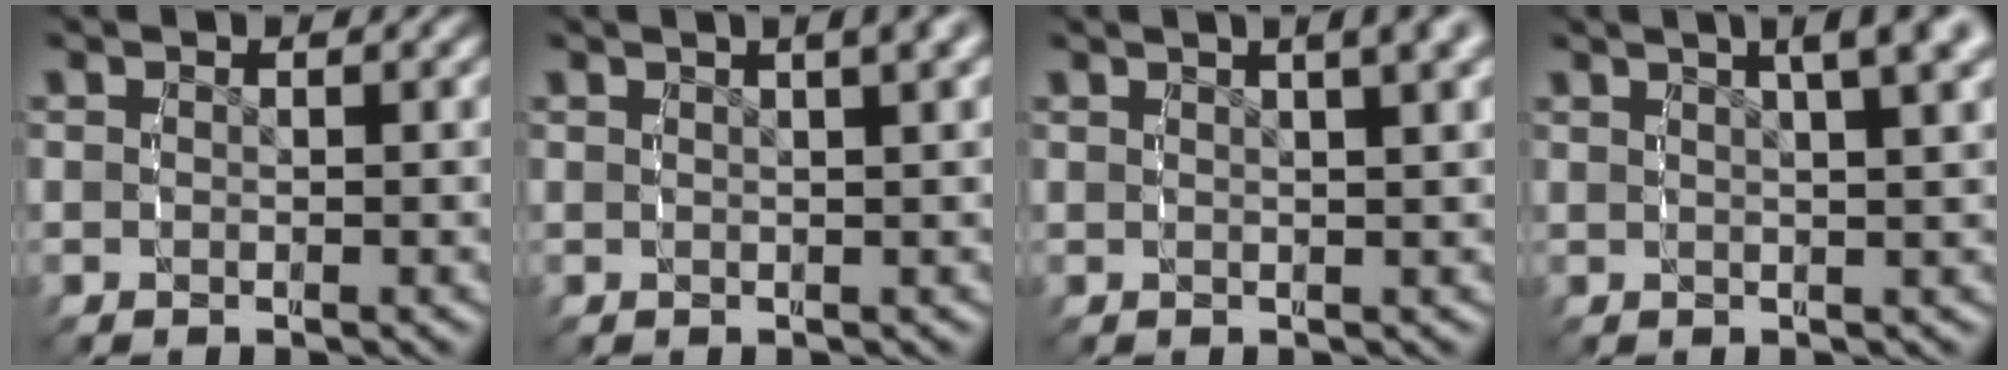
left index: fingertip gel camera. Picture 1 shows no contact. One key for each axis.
{"total": 3.9, "fx": 2.0, "fy": 0.3, "fz": 3.3, "tx": -0.032, "ty": 0.019, "tz": 0.031}
{"total": 5.6, "fx": 2.9, "fy": 1.2, "fz": 4.6, "tx": -0.047, "ty": 0.025, "tz": 0.040}
{"total": 7.9, "fx": 4.5, "fy": 2.5, "fz": 6.1, "tx": -0.066, "ty": 0.035, "tz": 0.058}